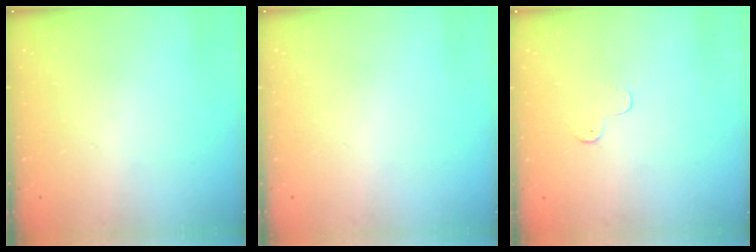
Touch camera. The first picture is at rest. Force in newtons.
{"total": 0.0}
{"total": 3.5, "press": 3.5, "slide": 0.4}